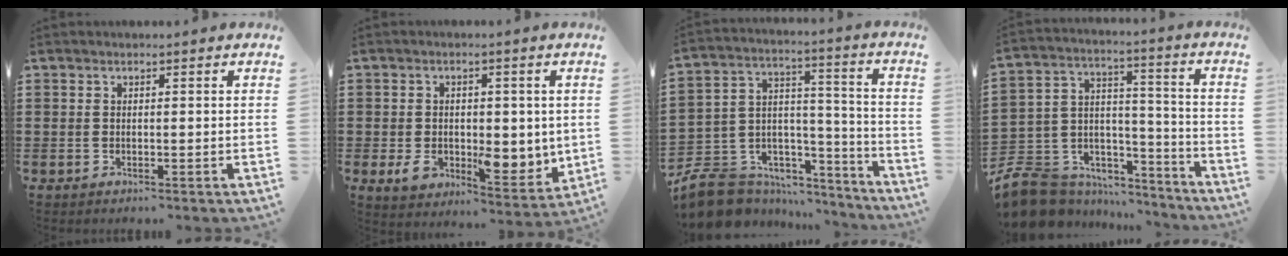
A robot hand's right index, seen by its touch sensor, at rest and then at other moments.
{"total": 8.1, "force": [-0.7, 5.4, 6.0], "torque": [-0.105, -0.001, -0.012]}
{"total": 8.8, "force": [-6.9, 5.4, 1.4], "torque": [-0.056, -0.001, -0.126]}
{"total": 9.0, "force": [-6.7, 5.7, 1.5], "torque": [-0.065, -0.004, -0.125]}